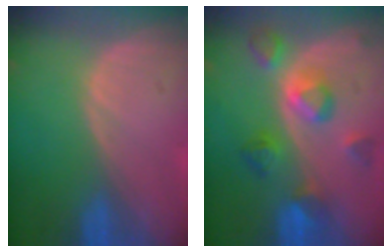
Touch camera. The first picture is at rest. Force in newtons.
{"total": 7.6, "press": 7.3, "slide": 2.0}